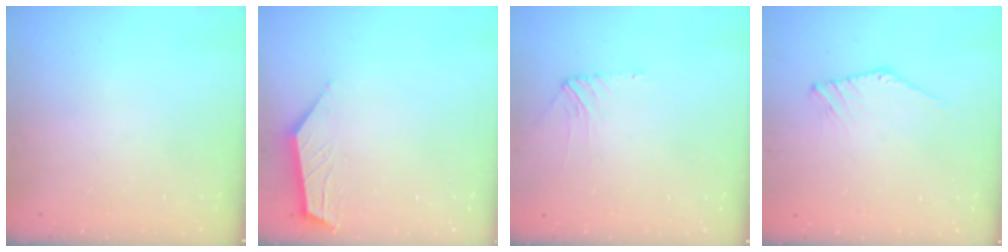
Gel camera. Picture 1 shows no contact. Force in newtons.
{"total": 3.6, "press": 3.5, "slide": 0.4}
{"total": 2.8, "press": 2.7, "slide": 0.5}
{"total": 1.7, "press": 1.6, "slide": 0.4}